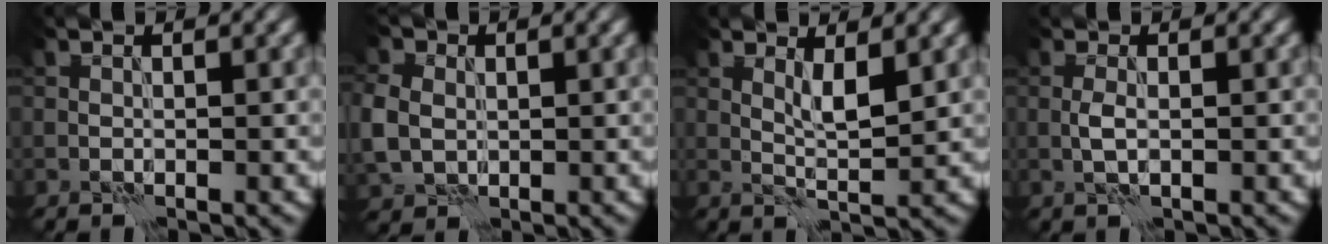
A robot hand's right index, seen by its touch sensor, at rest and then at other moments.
{"total": 4.5, "force": [0.3, 3.8, 2.5], "torque": [-0.073, 0.004, 0.009]}
{"total": 2.5, "force": [1.4, 0.3, 2.0], "torque": [-0.037, -0.004, 0.027]}
{"total": 1.3, "force": [-0.2, 0.4, 1.2], "torque": [-0.027, 0.002, -0.004]}